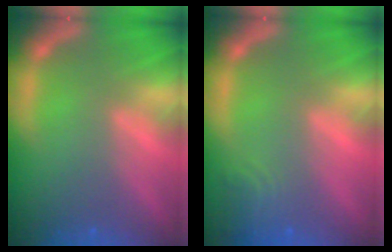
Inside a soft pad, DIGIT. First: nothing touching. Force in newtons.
{"total": 2.4}